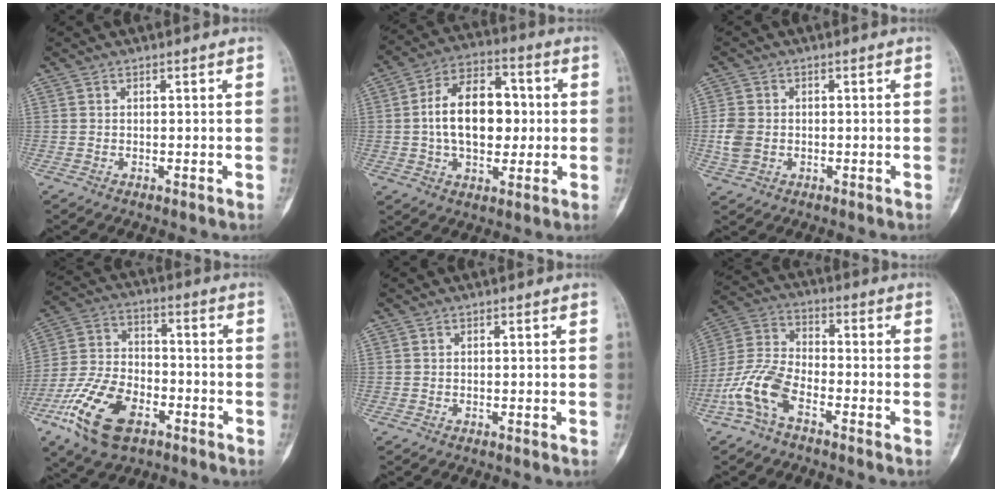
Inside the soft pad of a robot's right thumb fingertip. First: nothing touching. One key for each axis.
{"total": 15.2, "fx": 0.5, "fy": 9.4, "fz": 11.9, "tx": -0.168, "ty": 0.022, "tz": 0.004}
{"total": 4.7, "fx": -0.6, "fy": 3.7, "fz": 2.9, "tx": -0.065, "ty": 0.007, "tz": -0.011}
{"total": 16.3, "fx": -8.1, "fy": 9.0, "fz": 10.9, "tx": -0.211, "ty": 0.031, "tz": -0.150}
{"total": 0.0}
{"total": 10.1, "fx": -5.1, "fy": 4.8, "fz": 7.3, "tx": -0.165, "ty": 0.032, "tz": -0.110}